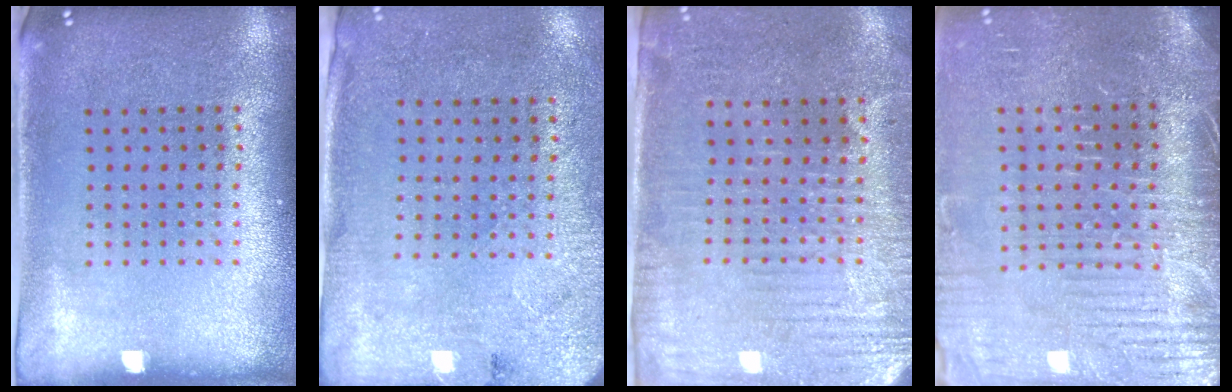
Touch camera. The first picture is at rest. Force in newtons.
{"total": 2.7, "press": 2.2, "slide": 1.6}
{"total": 3.1, "press": 2.7, "slide": 1.5}
{"total": 4.0, "press": 3.8, "slide": 1.3}